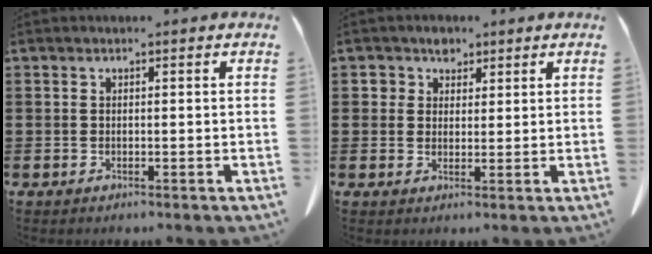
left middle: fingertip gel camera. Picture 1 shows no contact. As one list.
[{"total": 3.3, "force": [1.9, 2.6, 0.5], "torque": [-0.008, 0.007, 0.031]}]